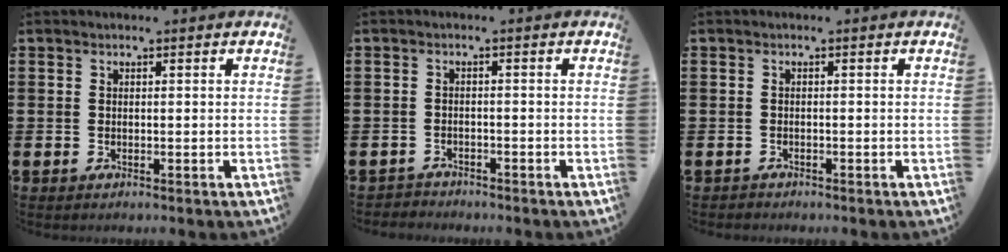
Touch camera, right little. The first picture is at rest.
{"total": 1.2, "force": [-1.2, 0.3, -0.2], "torque": [0.000, 0.004, -0.027]}
{"total": 0.5, "force": [-0.5, 0.2, -0.1], "torque": [0.001, 0.001, -0.012]}